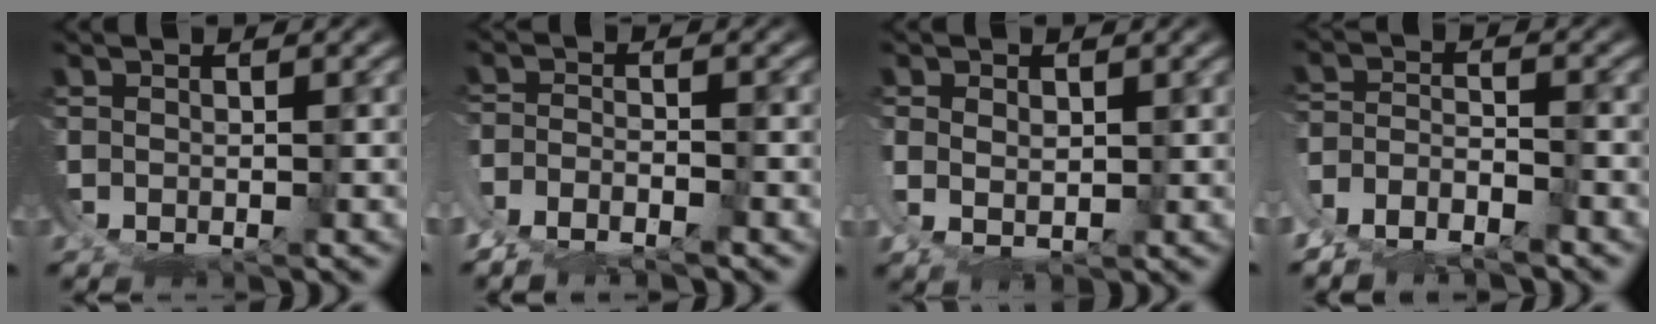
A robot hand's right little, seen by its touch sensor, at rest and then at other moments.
{"total": 2.8, "force": [-2.4, 0.3, 1.4], "torque": [-0.024, -0.007, -0.039]}
{"total": 2.6, "force": [0.8, 1.4, 2.1], "torque": [-0.046, -0.016, 0.026]}
{"total": 4.2, "force": [-2.8, 2.5, 1.9], "torque": [-0.028, -0.005, -0.053]}